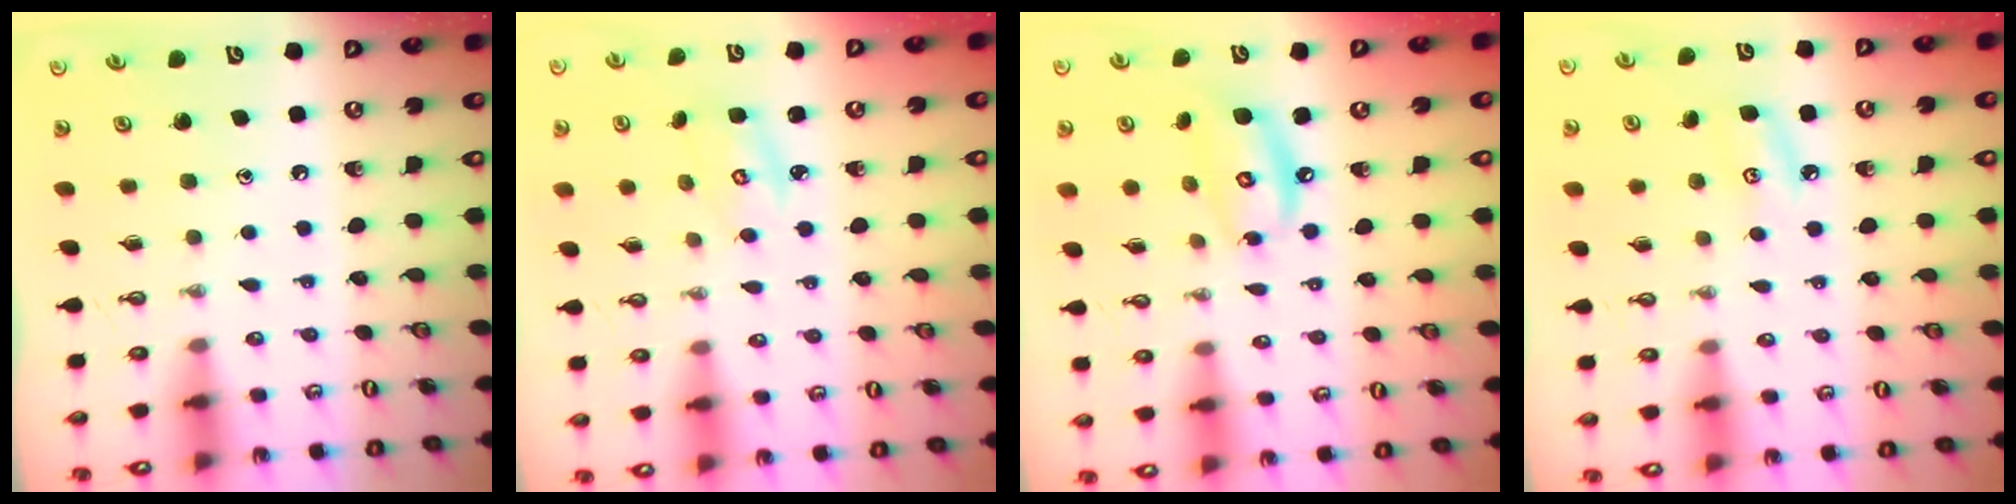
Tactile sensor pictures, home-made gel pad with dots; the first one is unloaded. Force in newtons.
{"total": 3.4, "press": 3.4, "slide": 0.2}
{"total": 10.7, "press": 10.7, "slide": 1.0}
{"total": 6.1, "press": 6.0, "slide": 0.6}